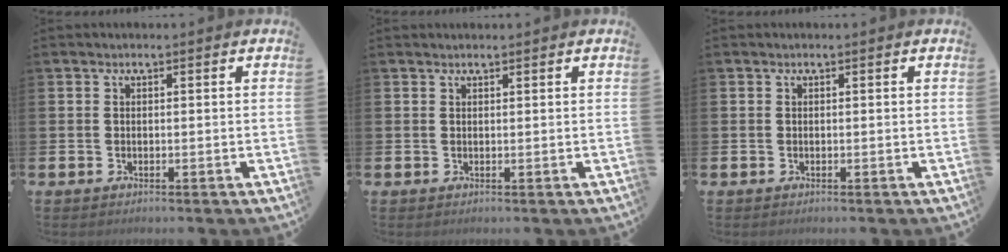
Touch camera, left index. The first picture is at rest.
{"total": 0.6, "force": [0.6, 0.0, 0.1], "torque": [0.005, -0.003, 0.010]}
{"total": 0.0}